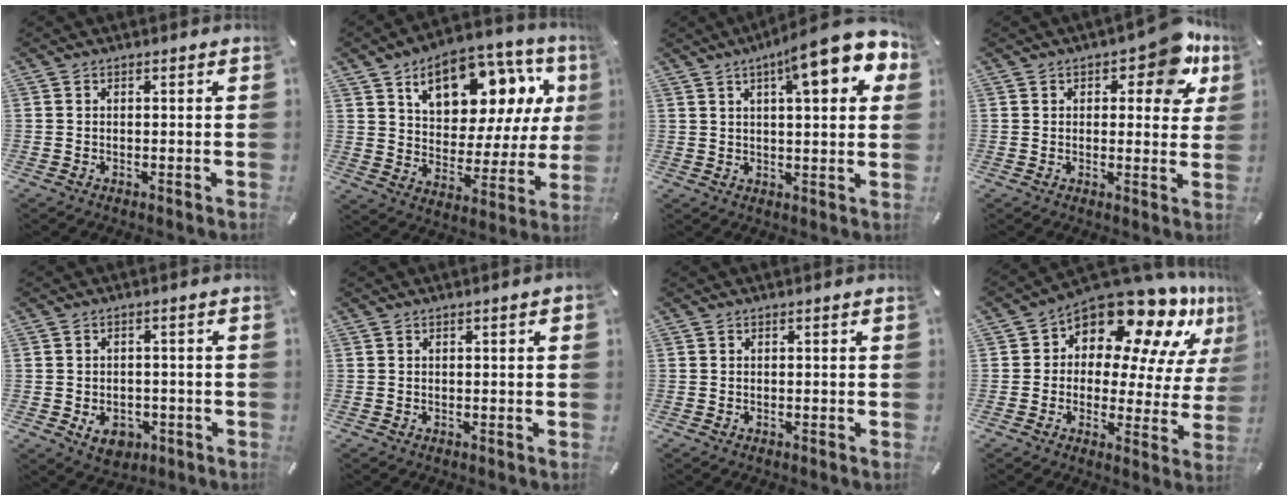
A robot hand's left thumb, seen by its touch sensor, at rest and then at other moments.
{"total": 17.2, "force": [9.9, 10.1, 9.7], "torque": [-0.152, -0.049, 0.169]}
{"total": 13.5, "force": [7.5, 4.0, 10.5], "torque": [-0.149, -0.033, 0.116]}
{"total": 10.7, "force": [5.8, 5.2, 7.3], "torque": [-0.080, -0.029, 0.094]}
{"total": 5.8, "force": [-2.0, 4.5, 3.1], "torque": [-0.045, 0.004, -0.036]}
{"total": 1.2, "force": [0.2, 0.2, 1.2], "torque": [-0.022, 0.001, 0.003]}
{"total": 0.0}
{"total": 15.0, "force": [11.5, 6.8, 6.9], "torque": [-0.107, -0.106, 0.193]}